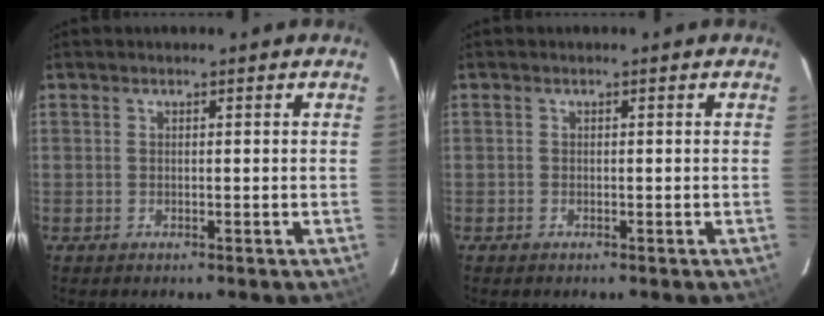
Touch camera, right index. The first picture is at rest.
{"total": 0.5, "force": [-0.4, 0.3, 0.0], "torque": [-0.002, -0.001, -0.009]}